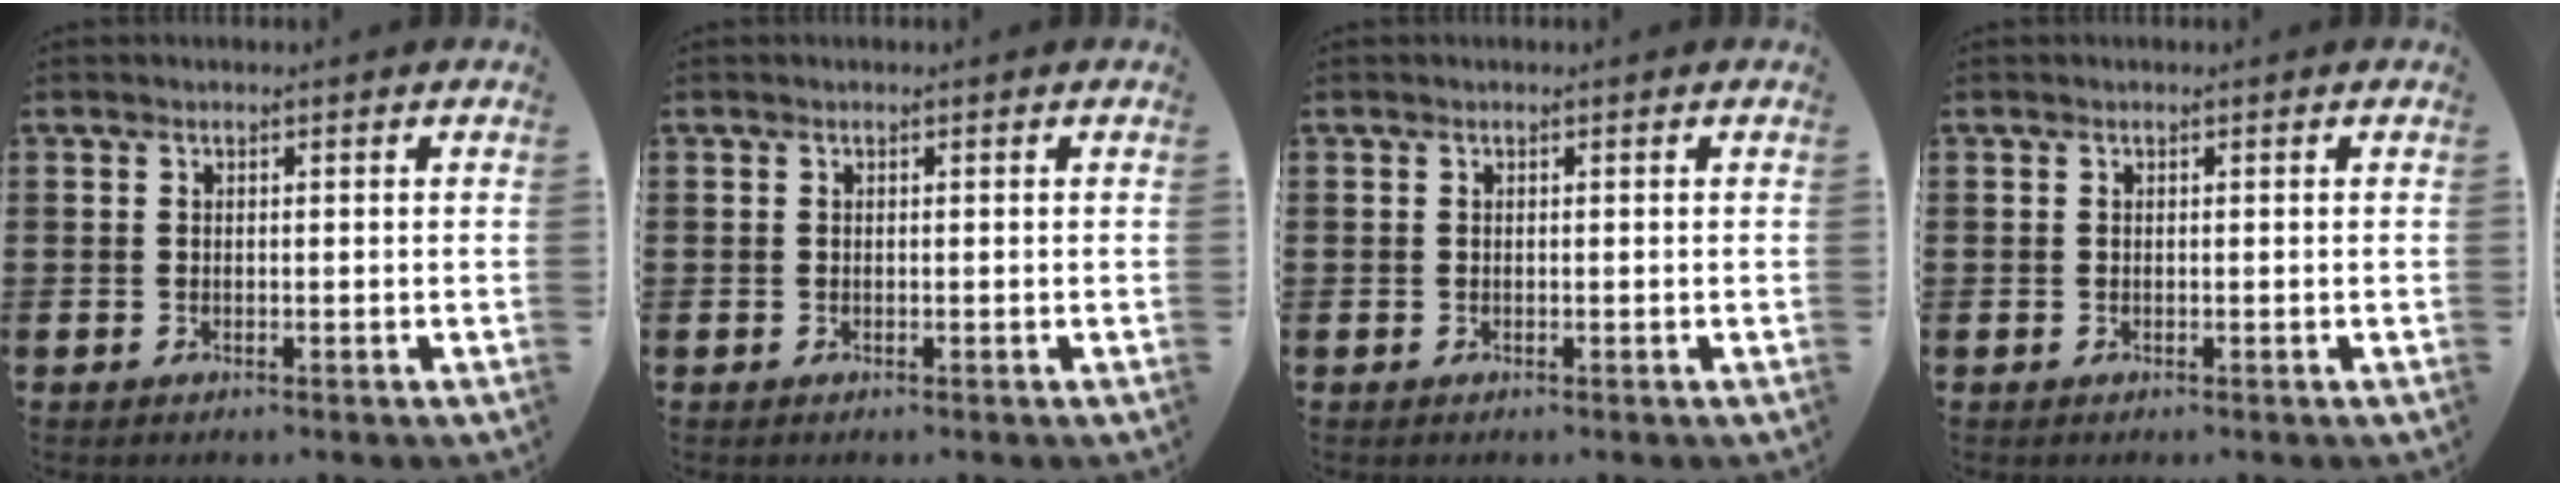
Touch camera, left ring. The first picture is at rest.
{"total": 0.0}
{"total": 0.0}
{"total": 0.0}